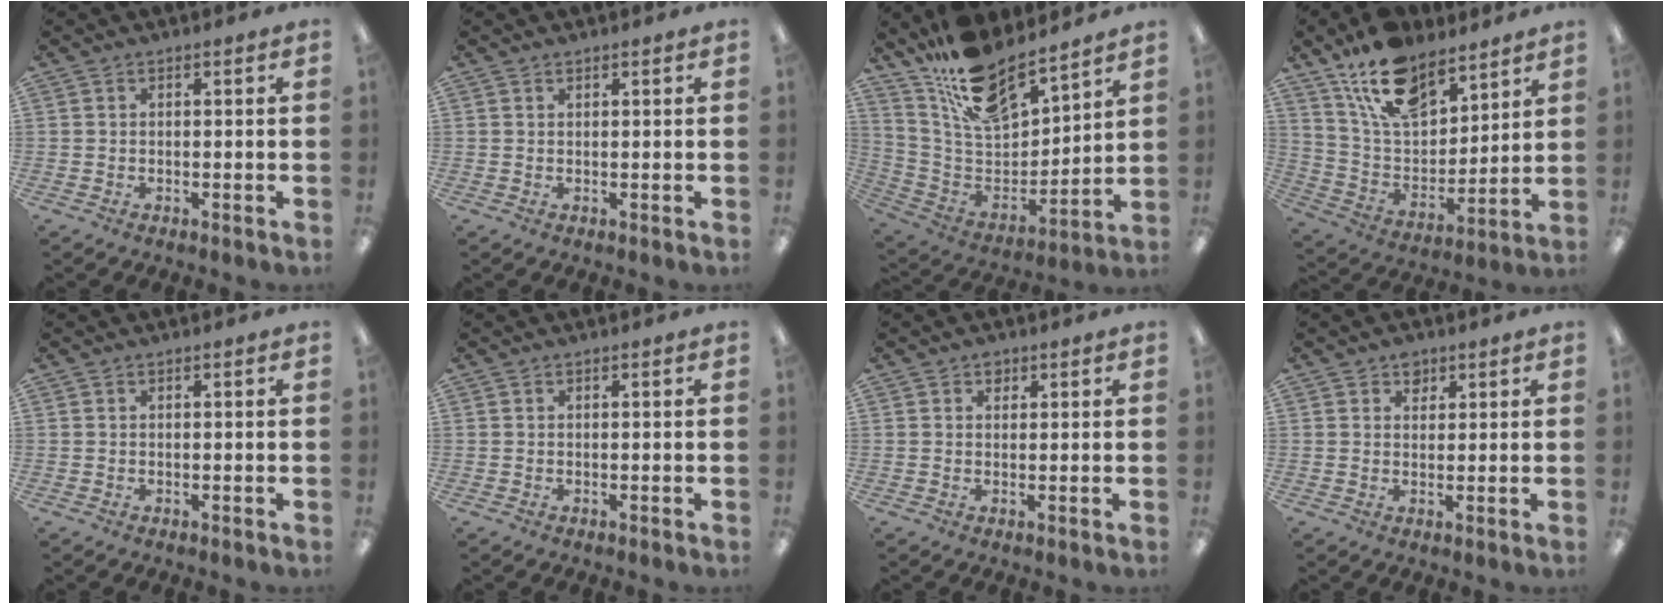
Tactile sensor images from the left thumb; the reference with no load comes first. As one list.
[{"total": 0.6, "force": [0.6, 0.1, 0.1], "torque": [-0.002, 0.001, 0.011]}, {"total": 17.7, "force": [15.0, 6.4, 7.0], "torque": [-0.146, -0.104, 0.271]}, {"total": 16.6, "force": [11.6, 8.6, 8.2], "torque": [-0.157, -0.056, 0.216]}, {"total": 0.0}, {"total": 0.0}, {"total": 1.7, "force": [1.2, 1.2, 0.5], "torque": [0.005, -0.006, 0.018]}, {"total": 3.1, "force": [2.1, 2.0, 1.0], "torque": [0.002, -0.009, 0.034]}]